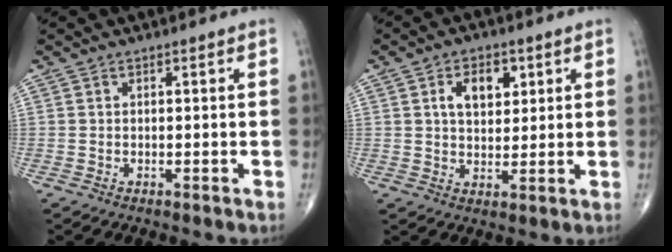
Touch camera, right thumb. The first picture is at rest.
{"total": 7.1, "force": [2.5, 4.4, 5.0], "torque": [-0.058, -0.009, 0.041]}